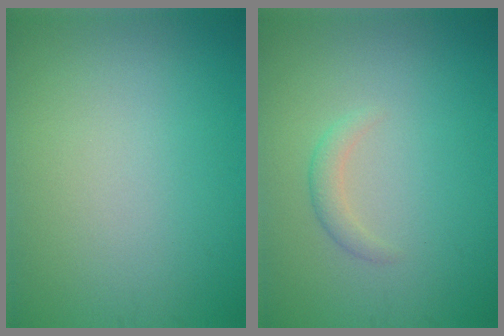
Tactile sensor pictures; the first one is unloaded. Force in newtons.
{"total": 1.3, "press": 1.3, "slide": 0.1}